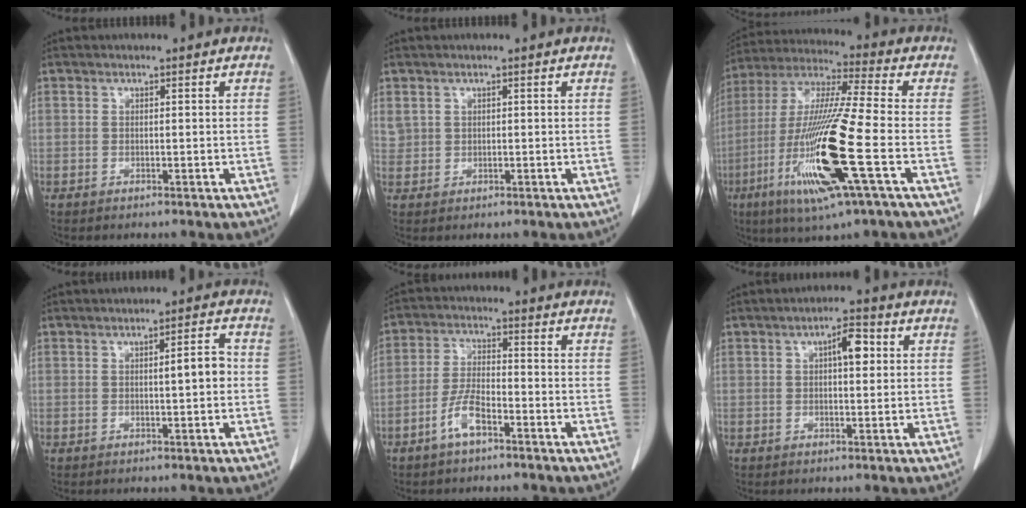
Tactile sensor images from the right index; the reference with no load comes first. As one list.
[{"total": 1.8, "force": [0.9, 1.5, 0.4], "torque": [-0.005, 0.011, 0.022]}, {"total": 19.3, "force": [-6.0, 0.4, 18.3], "torque": [-0.393, -0.028, -0.117]}, {"total": 3.5, "force": [0.0, 0.6, 3.4], "torque": [-0.048, 0.006, -0.001]}, {"total": 5.4, "force": [-3.3, 1.5, 4.1], "torque": [-0.087, 0.004, -0.064]}, {"total": 4.4, "force": [1.1, 1.4, 4.0], "torque": [-0.064, 0.010, 0.015]}]